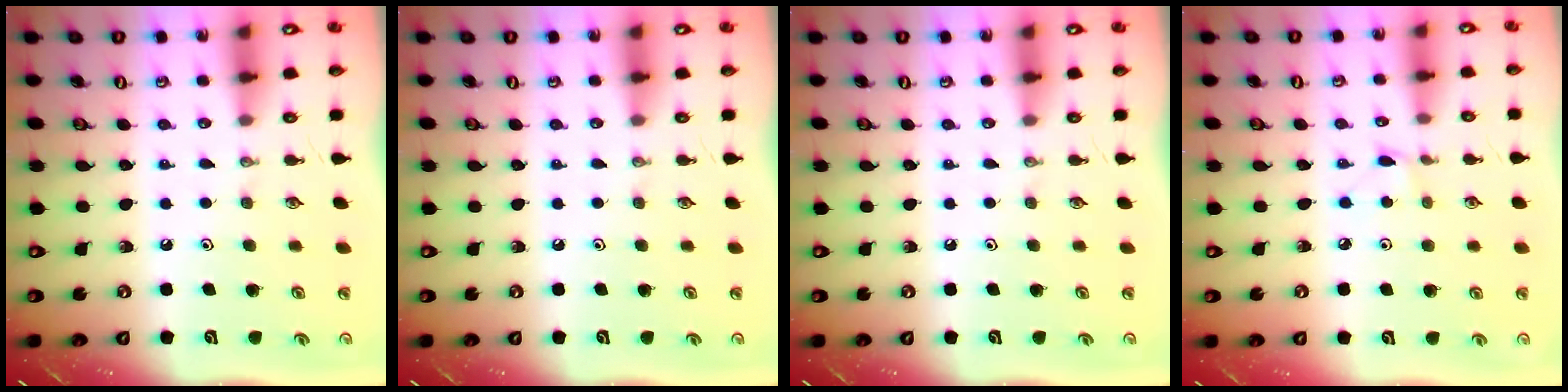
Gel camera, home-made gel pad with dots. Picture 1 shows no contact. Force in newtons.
{"total": 0.0}
{"total": 0.0}
{"total": 2.8, "press": 2.7, "slide": 0.4}